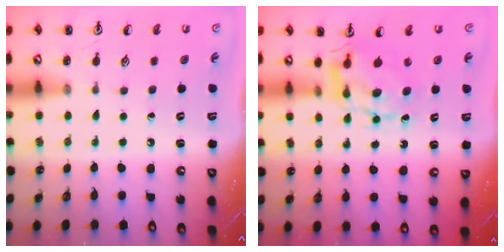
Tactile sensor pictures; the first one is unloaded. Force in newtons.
{"total": 6.7, "press": 6.7, "slide": 0.6}